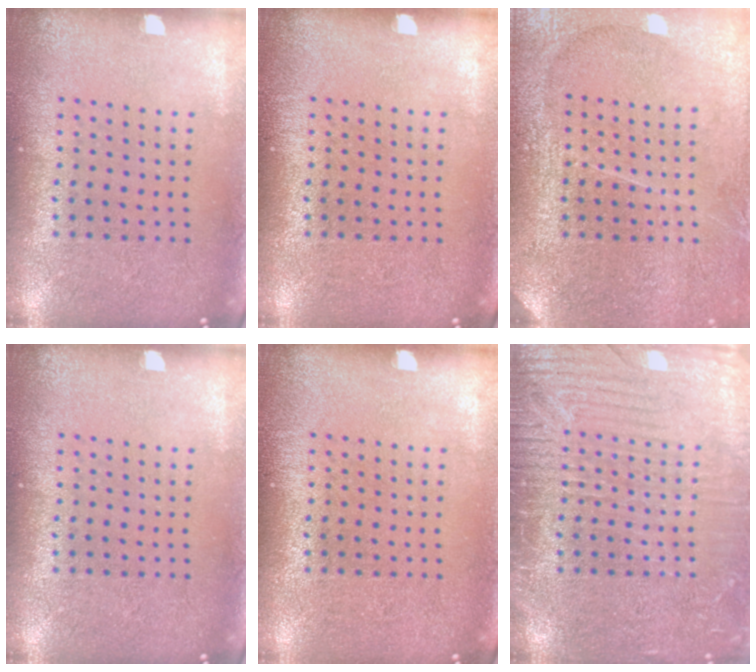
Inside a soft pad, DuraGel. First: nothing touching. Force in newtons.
{"total": 0.0}
{"total": 3.8, "press": 3.4, "slide": 1.6}
{"total": 0.0}
{"total": 0.0}
{"total": 5.5, "press": 5.4, "slide": 0.7}